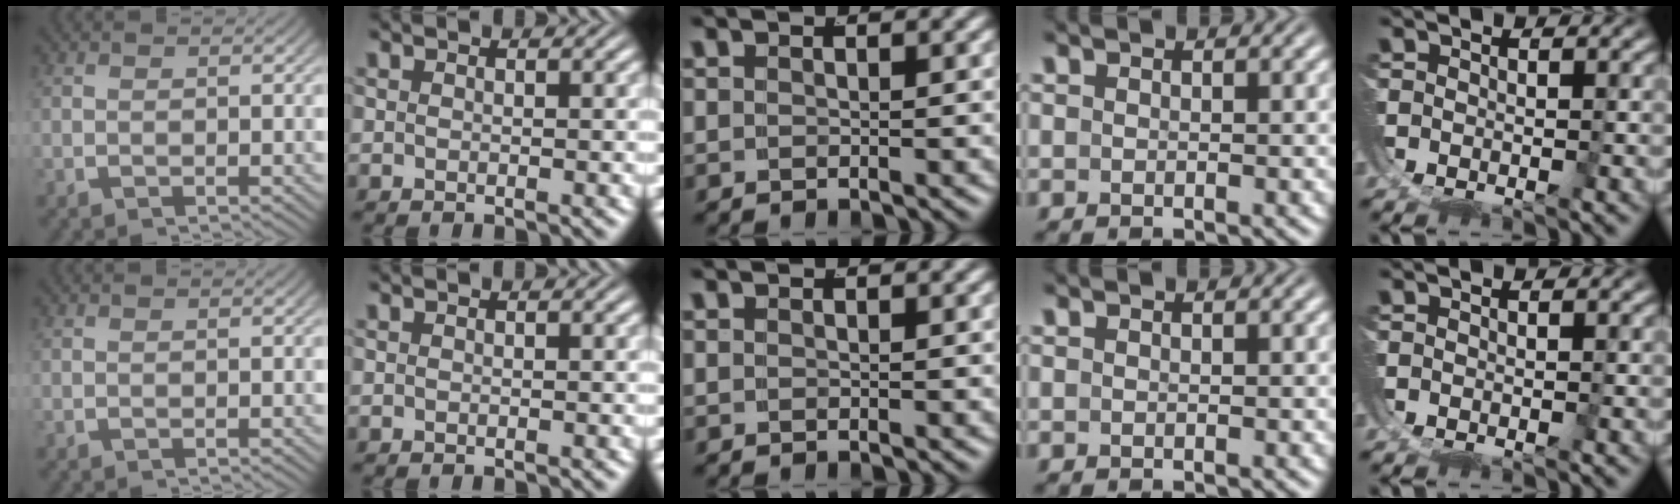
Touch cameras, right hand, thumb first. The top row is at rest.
{}